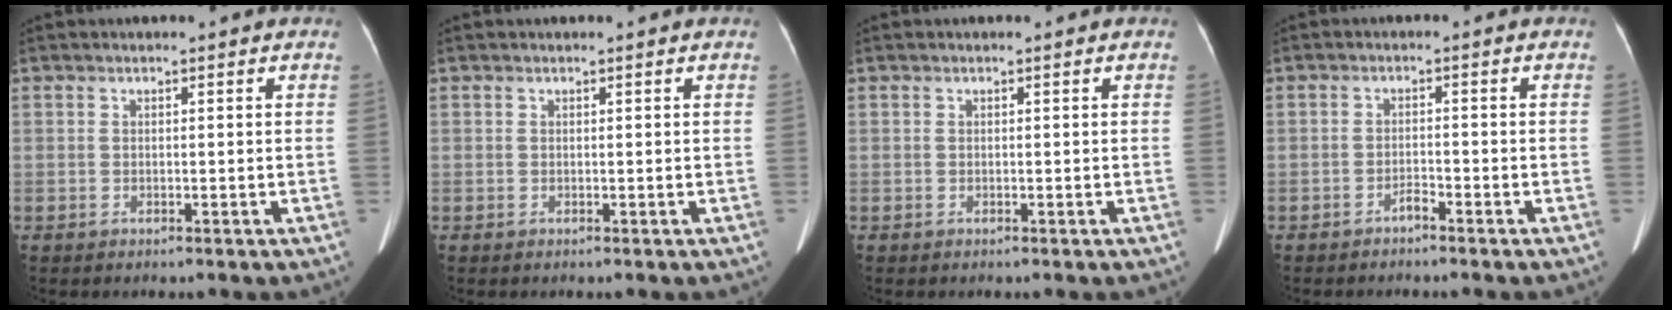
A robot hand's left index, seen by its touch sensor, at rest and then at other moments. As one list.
[{"total": 0.0}, {"total": 0.0}, {"total": 1.5, "force": [-1.3, 0.2, 0.6], "torque": [-0.010, 0.003, -0.024]}]